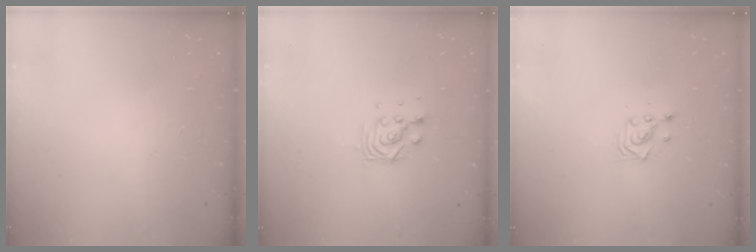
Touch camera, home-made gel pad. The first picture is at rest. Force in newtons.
{"total": 5.1, "press": 5.0, "slide": 0.4}
{"total": 3.0, "press": 2.9, "slide": 0.8}